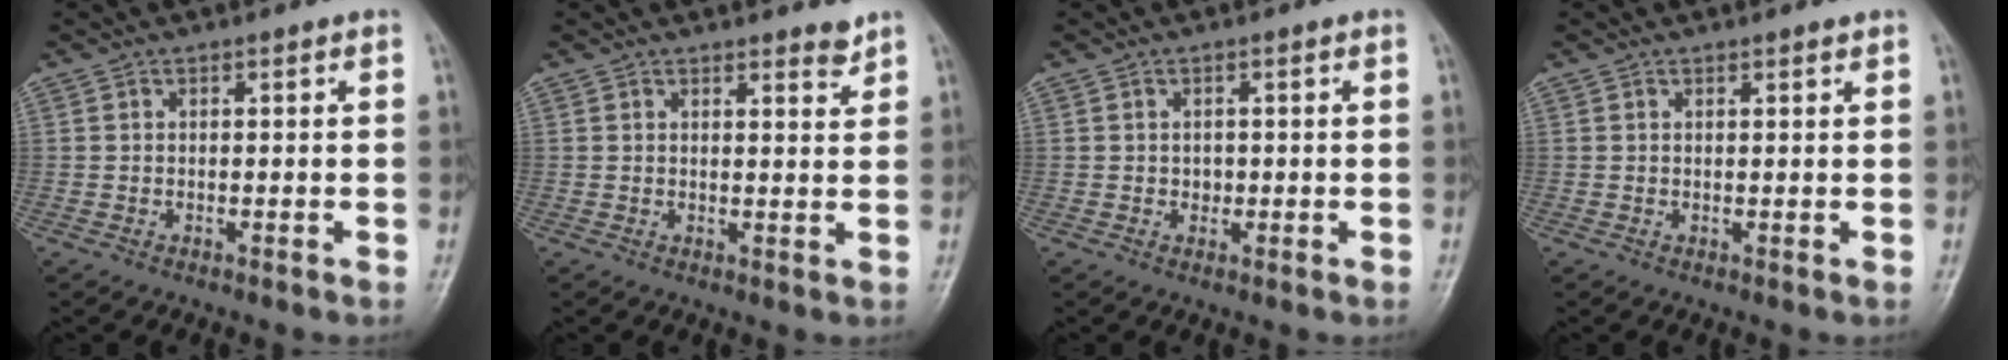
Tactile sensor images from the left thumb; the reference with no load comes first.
{"total": 2.4, "force": [2.1, 0.6, 1.0], "torque": [-0.005, -0.019, 0.029]}
{"total": 1.3, "force": [0.0, 1.1, 0.6], "torque": [-0.004, 0.002, 0.001]}
{"total": 0.8, "force": [0.7, 0.1, 0.4], "torque": [-0.008, -0.005, 0.011]}